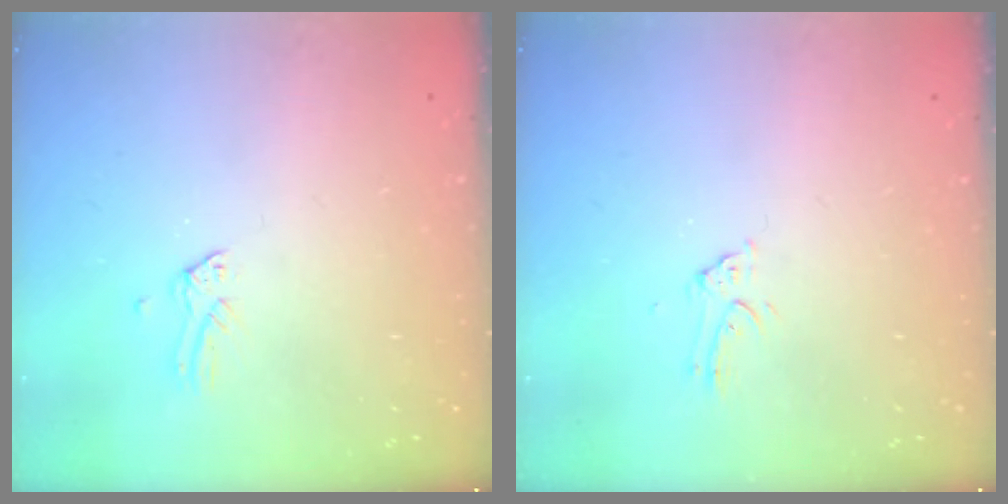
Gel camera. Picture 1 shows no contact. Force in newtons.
{"total": 2.5, "press": 2.5, "slide": 0.2}